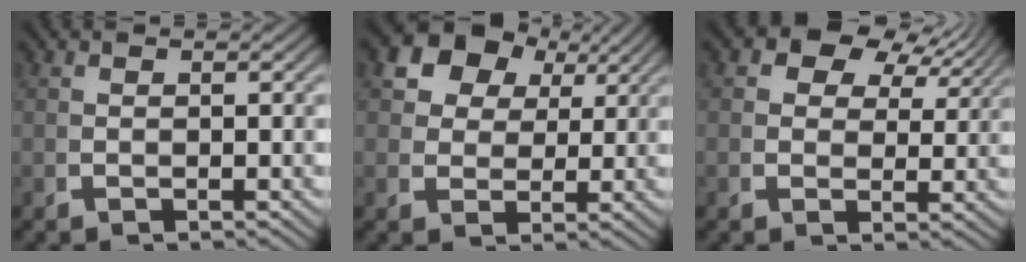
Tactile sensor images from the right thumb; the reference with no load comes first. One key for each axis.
{"total": 8.5, "fx": 3.6, "fy": 6.2, "fz": 4.6, "tx": -0.113, "ty": -0.018, "tz": 0.074}
{"total": 5.5, "fx": 3.0, "fy": 3.4, "fz": 3.2, "tx": -0.053, "ty": 0.004, "tz": 0.046}